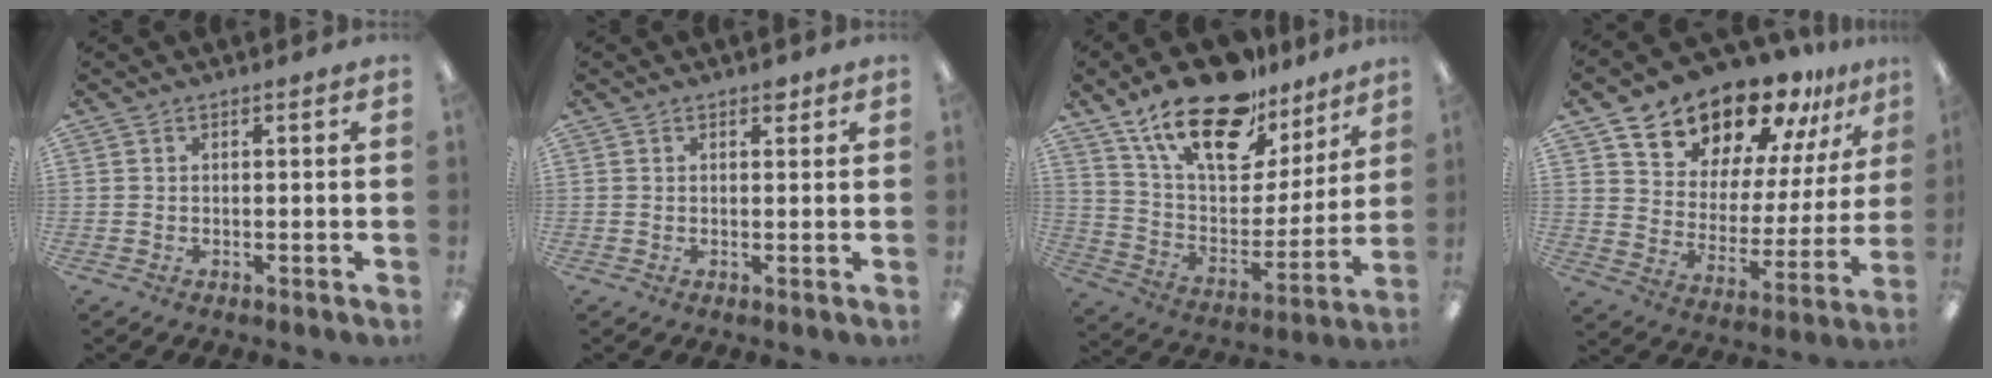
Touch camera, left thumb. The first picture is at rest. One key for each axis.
{"total": 1.6, "fx": 1.0, "fy": 1.0, "fz": 0.8, "tx": 0.000, "ty": -0.003, "tz": 0.014}
{"total": 22.0, "fx": 15.3, "fy": 10.2, "fz": 12.0, "tx": -0.208, "ty": -0.092, "tz": 0.271}
{"total": 17.3, "fx": 15.3, "fy": 6.9, "fz": 3.9, "tx": -0.076, "ty": -0.130, "tz": 0.276}